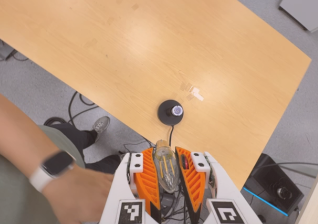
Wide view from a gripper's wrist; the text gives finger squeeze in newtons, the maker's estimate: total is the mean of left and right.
{"total": 22.2, "left": 23.8, "right": 20.6}